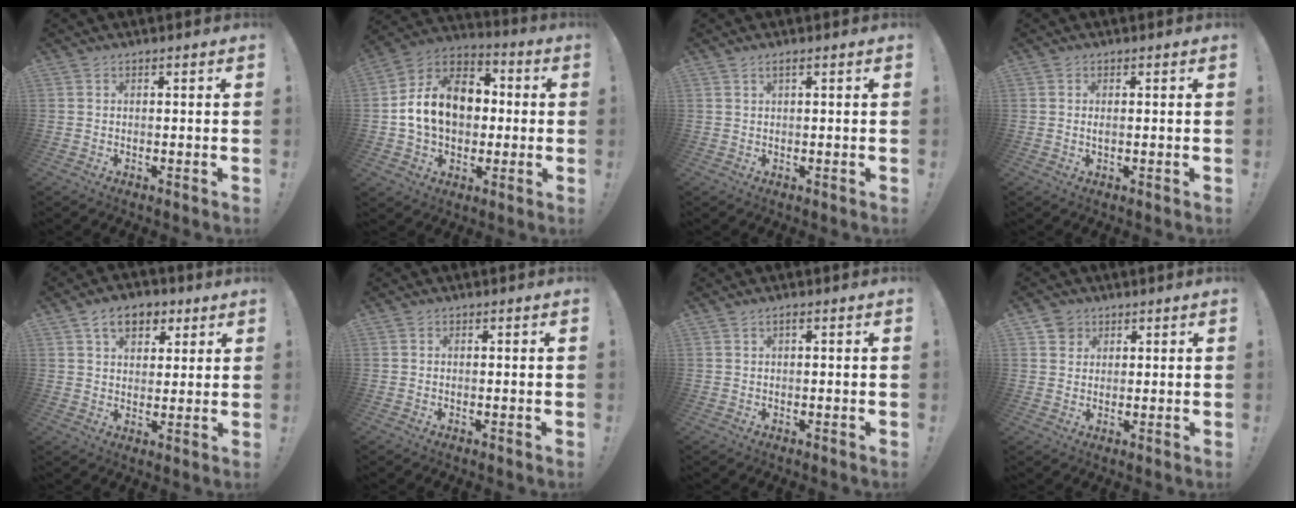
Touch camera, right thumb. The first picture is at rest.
{"total": 17.9, "force": [1.6, 13.2, 12.0], "torque": [-0.191, 0.012, 0.038]}
{"total": 1.6, "force": [0.7, 0.2, 1.4], "torque": [-0.028, 0.001, 0.012]}
{"total": 0.6, "force": [0.1, -0.1, 0.6], "torque": [-0.004, -0.004, 0.000]}
{"total": 10.1, "force": [5.1, 6.8, 5.5], "torque": [-0.073, -0.010, 0.095]}
{"total": 0.0}
{"total": 0.8, "force": [0.3, 0.1, 0.8], "torque": [-0.016, 0.002, 0.003]}
{"total": 4.0, "force": [2.2, 3.3, 0.4], "torque": [0.002, -0.012, 0.041]}